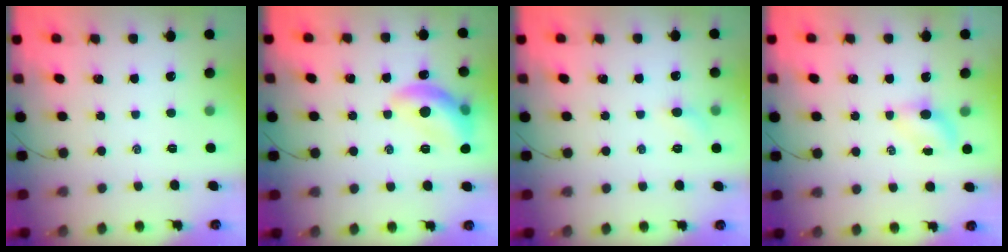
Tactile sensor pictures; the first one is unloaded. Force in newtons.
{"total": 12.5, "press": 12.4, "slide": 1.0}
{"total": 4.0, "press": 3.8, "slide": 1.4}
{"total": 4.1, "press": 3.9, "slide": 1.1}